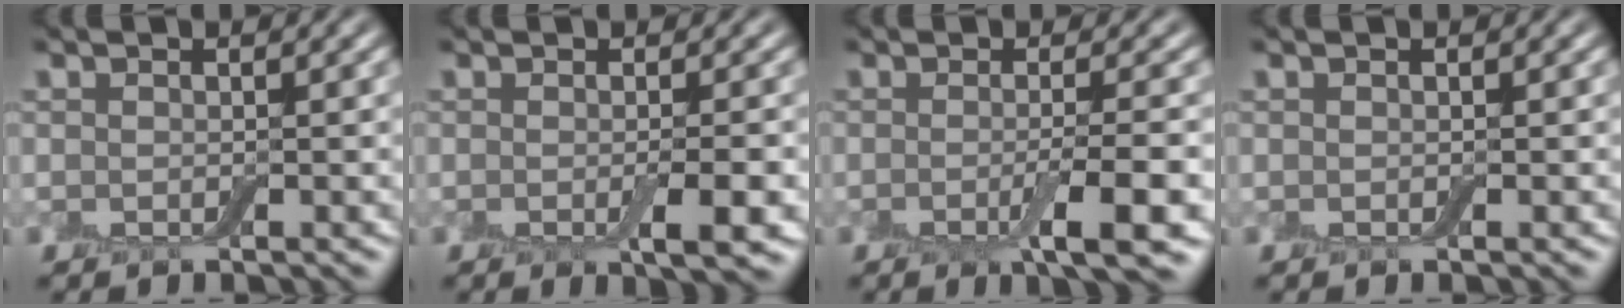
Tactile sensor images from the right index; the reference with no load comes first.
{"total": 3.0, "force": [-0.7, 0.5, 2.8], "torque": [-0.044, -0.007, -0.009]}
{"total": 4.6, "force": [-1.4, 0.8, 4.3], "torque": [-0.068, -0.006, -0.024]}
{"total": 0.0}